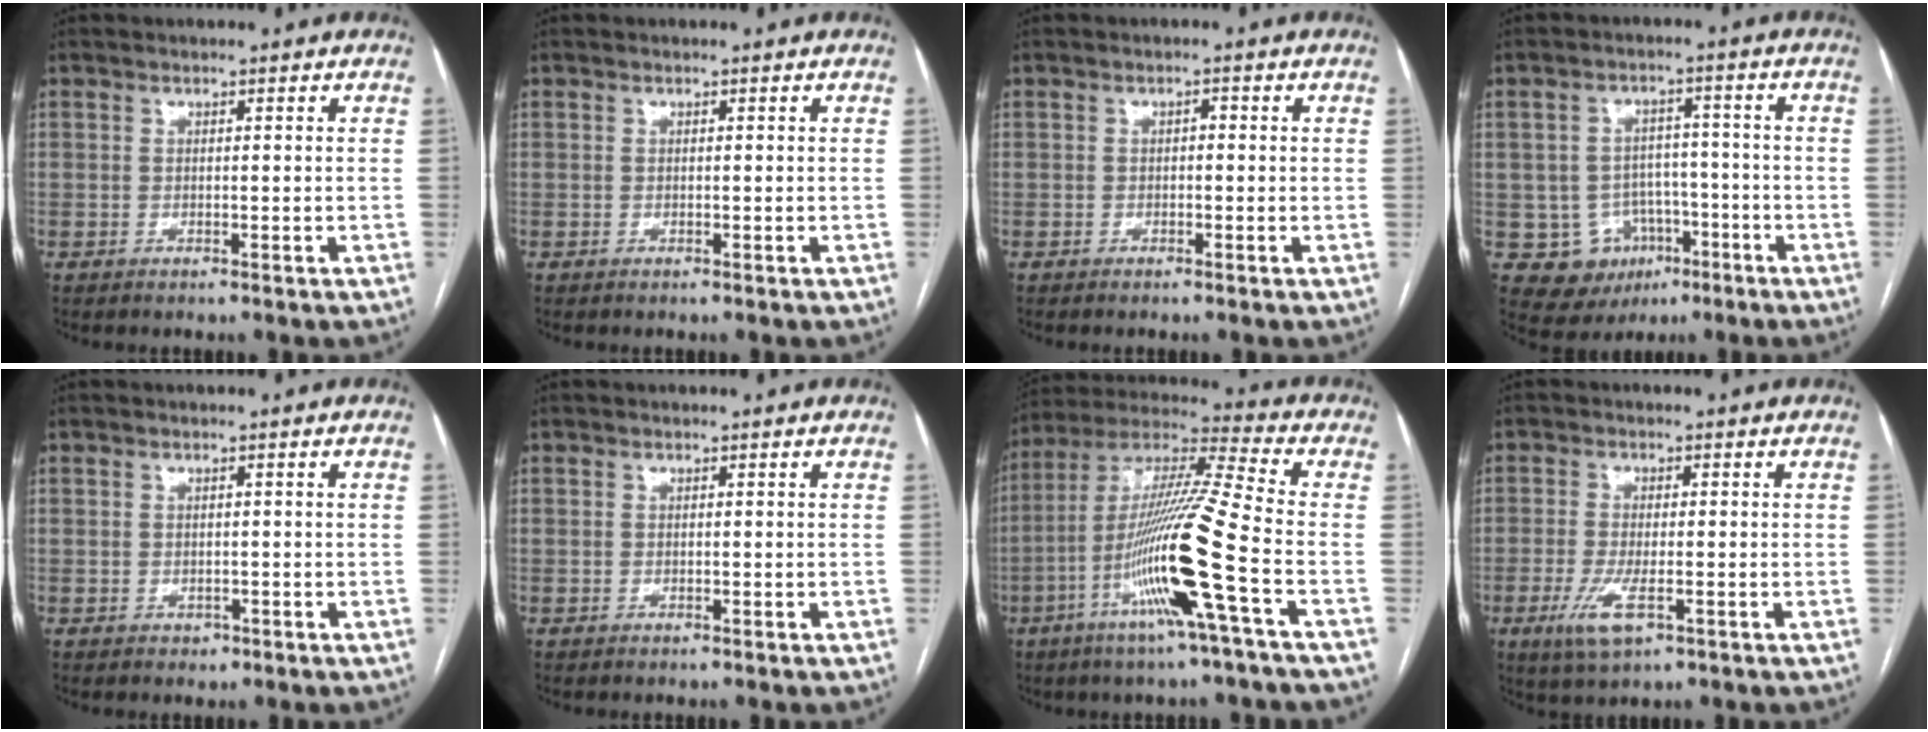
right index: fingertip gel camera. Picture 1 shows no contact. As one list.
[{"total": 0.0}, {"total": 1.0, "force": [-0.1, 0.4, 0.9], "torque": [-0.008, 0.005, -0.005]}, {"total": 8.8, "force": [-3.2, 7.9, 2.3], "torque": [-0.033, 0.019, -0.036]}, {"total": 1.0, "force": [-0.4, 0.8, 0.3], "torque": [-0.003, 0.002, -0.003]}, {"total": 0.0}, {"total": 18.0, "force": [-6.2, -1.5, 16.8], "torque": [-0.330, -0.013, -0.125]}, {"total": 5.5, "force": [-2.3, 1.4, 4.8], "torque": [-0.103, -0.012, -0.039]}]